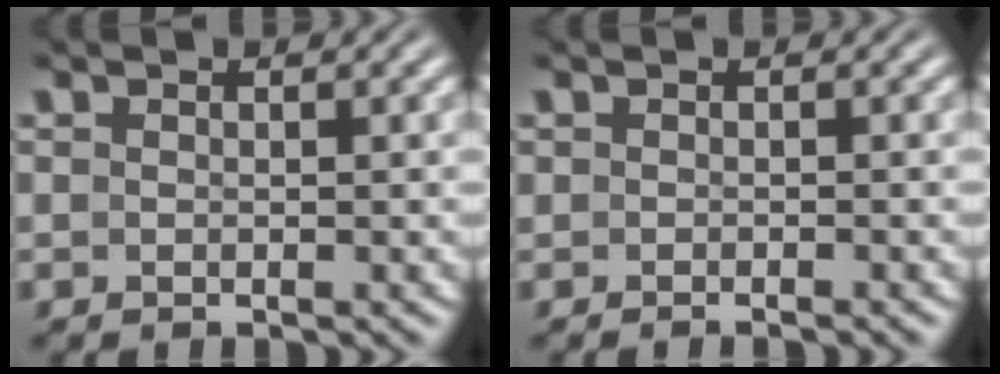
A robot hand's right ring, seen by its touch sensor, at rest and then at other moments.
{"total": 0.9, "force": [-0.8, -0.1, 0.2], "torque": [-0.001, 0.003, -0.014]}